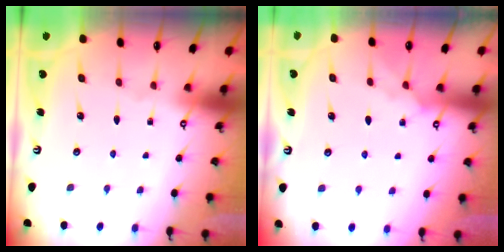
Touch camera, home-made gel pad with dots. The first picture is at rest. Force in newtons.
{"total": 5.7, "press": 5.6, "slide": 0.8}